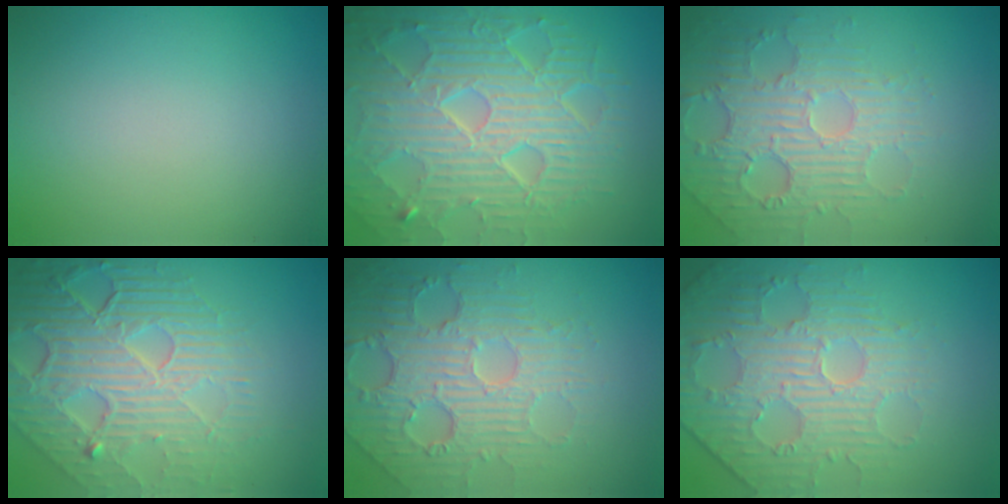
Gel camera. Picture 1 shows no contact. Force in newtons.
{"total": 10.2, "press": 6.6, "slide": 7.8}
{"total": 4.3, "press": 4.0, "slide": 1.8}
{"total": 8.7, "press": 5.9, "slide": 6.4}
{"total": 5.1, "press": 4.3, "slide": 2.7}
{"total": 4.4, "press": 4.3, "slide": 1.2}